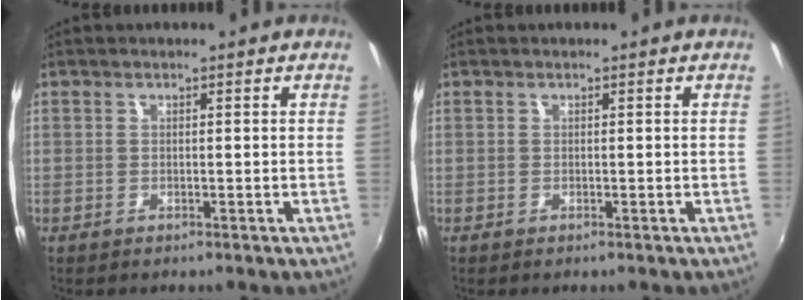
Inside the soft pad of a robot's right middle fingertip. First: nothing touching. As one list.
[{"total": 0.0}]